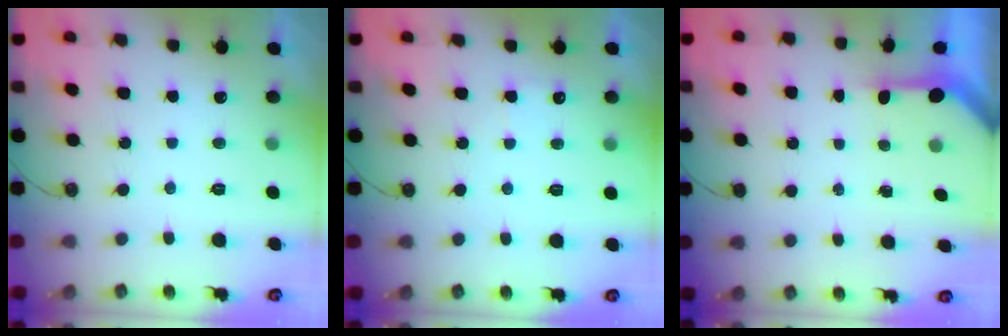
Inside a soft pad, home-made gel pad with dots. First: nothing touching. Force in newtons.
{"total": 4.7, "press": 4.7, "slide": 0.6}
{"total": 2.9, "press": 2.9, "slide": 0.2}